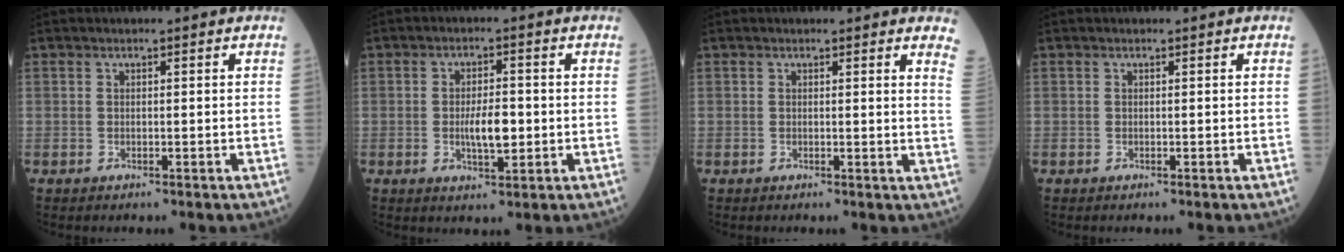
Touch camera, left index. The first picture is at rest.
{"total": 4.8, "force": [-0.7, 1.6, 4.5], "torque": [-0.084, -0.006, -0.010]}
{"total": 5.5, "force": [5.3, 0.7, 1.4], "torque": [-0.001, -0.027, 0.026]}
{"total": 0.0}